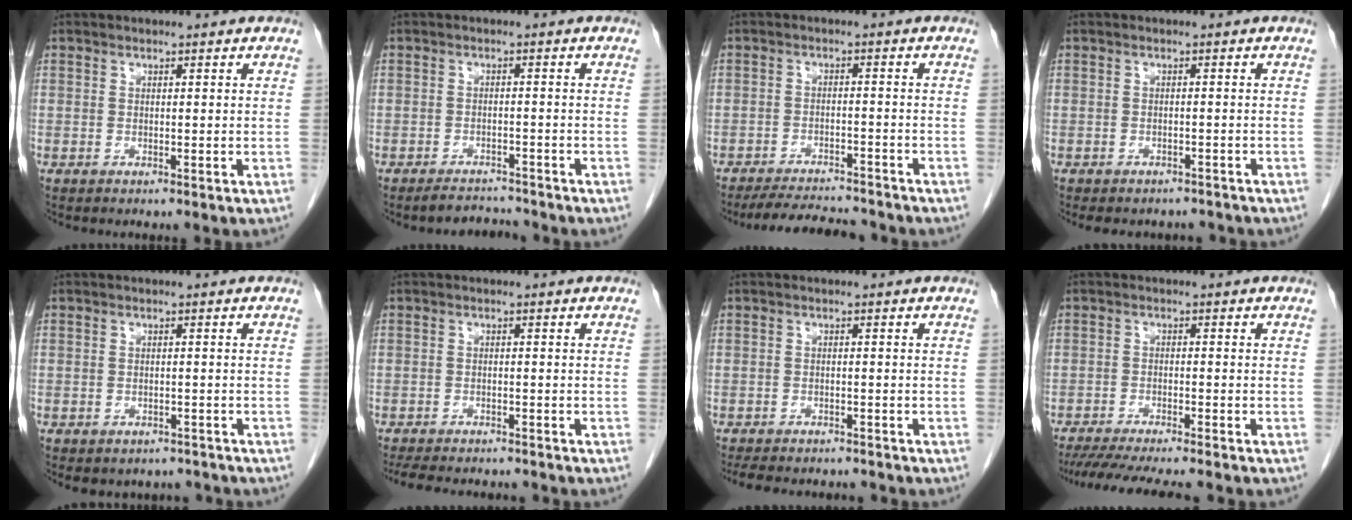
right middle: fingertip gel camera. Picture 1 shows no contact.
{"total": 3.0, "force": [-3.0, 0.5, -0.1], "torque": [0.003, -0.009, -0.046]}
{"total": 8.9, "force": [-8.4, 1.3, 2.4], "torque": [-0.035, -0.004, -0.125]}
{"total": 7.0, "force": [-6.2, 2.9, 1.5], "torque": [-0.018, 0.004, -0.071]}
{"total": 4.5, "force": [-3.8, 2.4, 0.4], "torque": [0.005, 0.013, -0.044]}
{"total": 10.3, "force": [-9.3, 2.5, 3.7], "torque": [-0.066, -0.006, -0.126]}
{"total": 10.4, "force": [-9.4, 2.8, 3.6], "torque": [-0.067, -0.002, -0.125]}
{"total": 12.3, "force": [-10.8, 0.8, 5.7], "torque": [-0.077, -0.018, -0.157]}